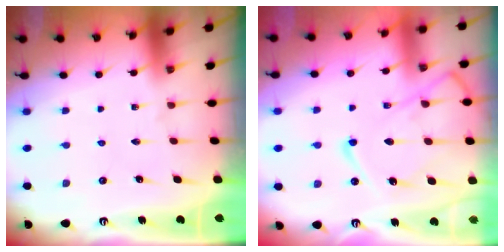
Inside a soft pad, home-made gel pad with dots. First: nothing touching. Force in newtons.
{"total": 12.9, "press": 12.8, "slide": 1.4}